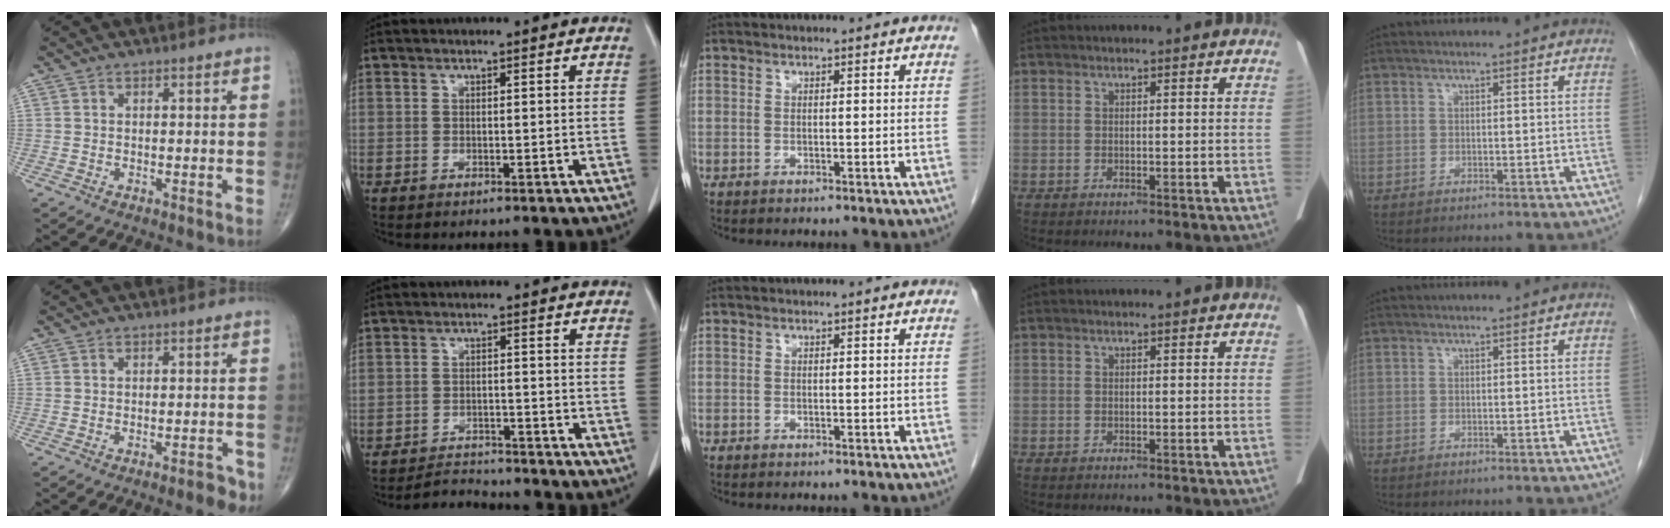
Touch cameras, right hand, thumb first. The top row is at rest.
{"thumb": {"total": 2.9, "force": [-1.8, 1.0, 2.1], "torque": [-0.025, 0.010, -0.022]}, "index": {"total": 3.6, "force": [-3.5, 0.6, -0.6], "torque": [0.009, -0.006, -0.057]}}